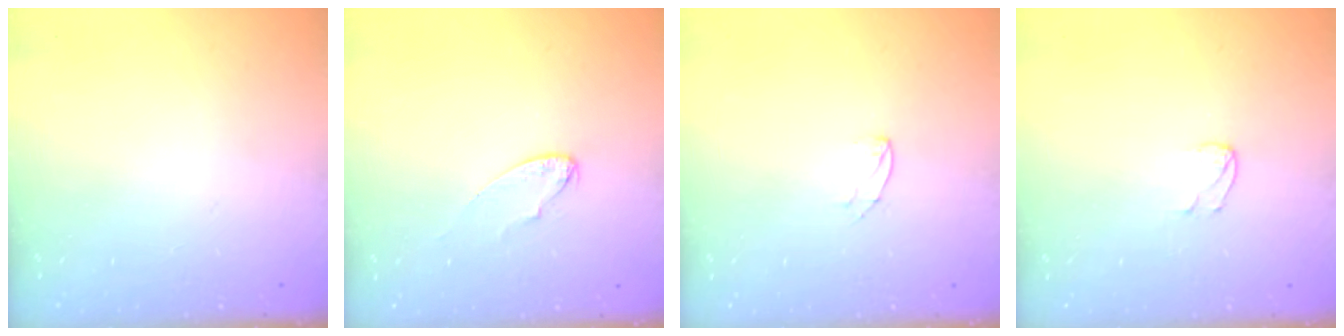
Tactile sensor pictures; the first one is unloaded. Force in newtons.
{"total": 4.4, "press": 4.4, "slide": 0.4}
{"total": 3.8, "press": 3.8, "slide": 0.4}
{"total": 4.0, "press": 4.0, "slide": 0.3}